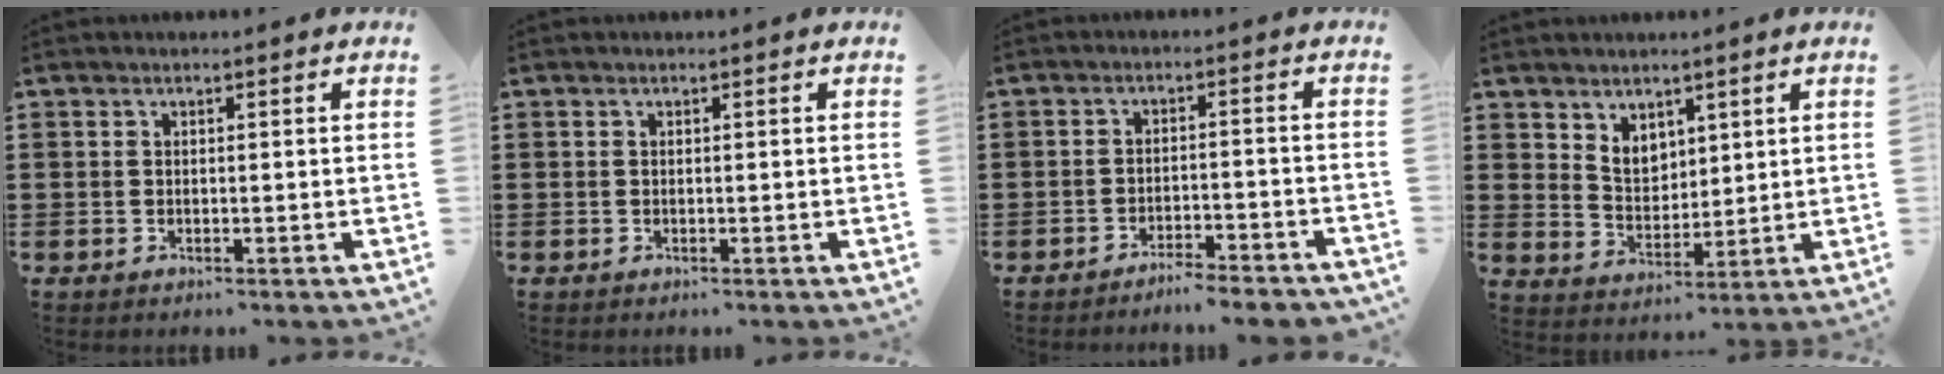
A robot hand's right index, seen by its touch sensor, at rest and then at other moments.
{"total": 0.0}
{"total": 3.3, "force": [-3.2, -0.1, 0.7], "torque": [-0.016, 0.000, -0.067]}
{"total": 4.7, "force": [3.2, 3.2, 1.4], "torque": [-0.042, 0.004, 0.059]}